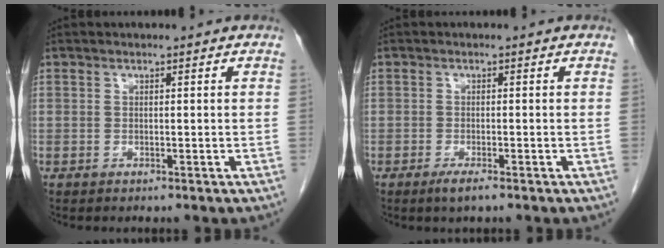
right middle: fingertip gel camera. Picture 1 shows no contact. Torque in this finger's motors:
{"motor_torque": [0.26, -0.08, 0.02, 0.01]}